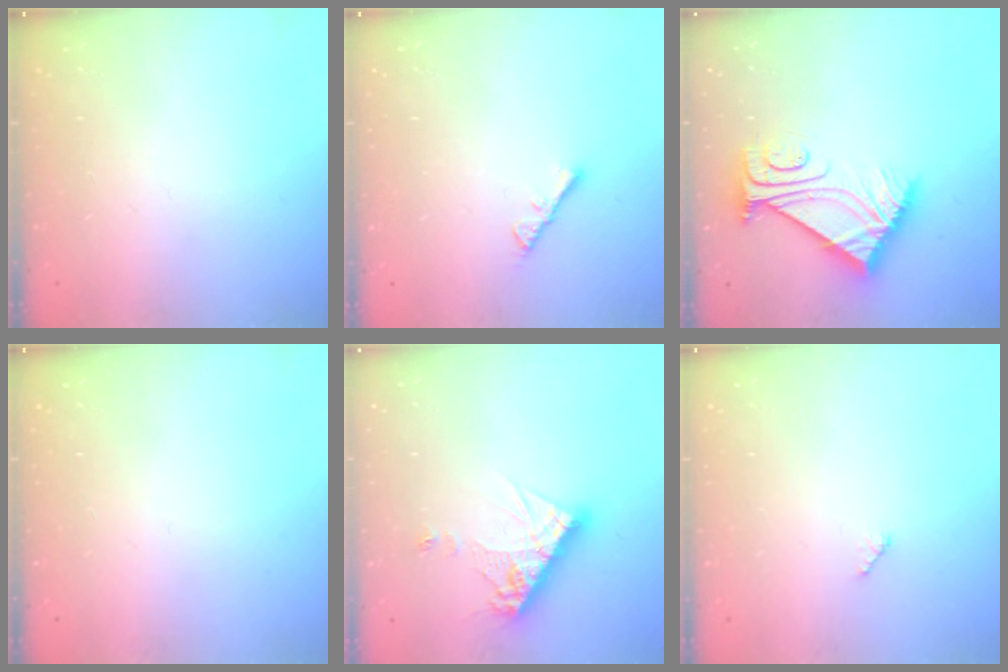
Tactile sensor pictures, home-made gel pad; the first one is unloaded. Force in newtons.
{"total": 2.3, "press": 2.2, "slide": 0.4}
{"total": 10.5, "press": 10.5, "slide": 0.8}
{"total": 0.0}
{"total": 11.7, "press": 11.6, "slide": 1.1}
{"total": 3.2, "press": 3.2, "slide": 0.4}